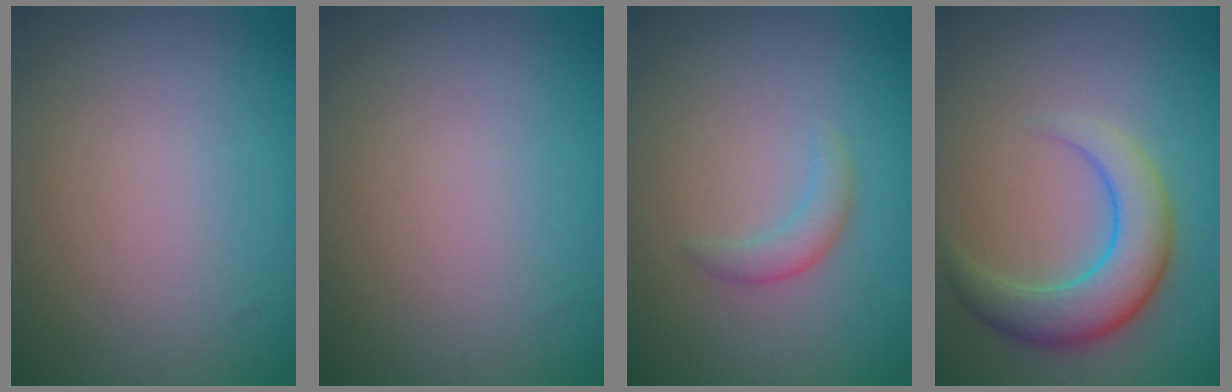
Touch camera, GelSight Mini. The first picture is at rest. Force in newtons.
{"total": 0.0}
{"total": 1.5, "press": 1.5, "slide": 0.1}
{"total": 5.3, "press": 5.3, "slide": 0.1}